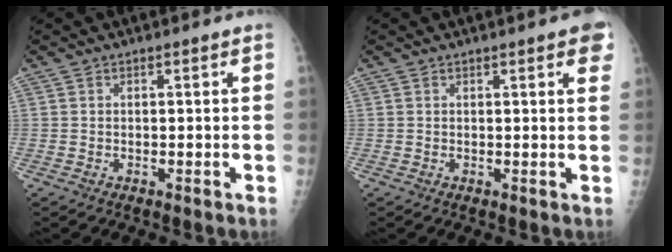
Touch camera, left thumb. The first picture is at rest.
{"total": 4.1, "force": [2.2, 1.0, 3.4], "torque": [-0.028, -0.001, 0.020]}